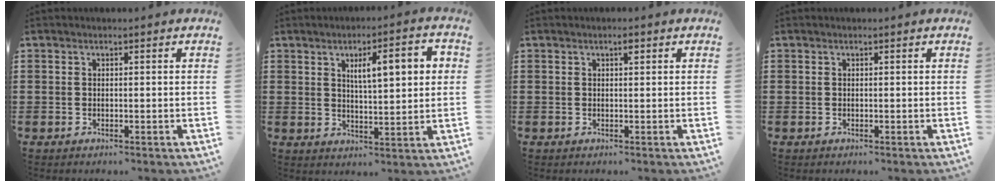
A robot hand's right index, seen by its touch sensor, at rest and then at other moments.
{"total": 7.2, "force": [2.3, 2.0, 6.6], "torque": [-0.105, -0.002, 0.030]}
{"total": 1.4, "force": [0.7, 0.4, 1.1], "torque": [-0.014, 0.002, 0.009]}
{"total": 0.0}